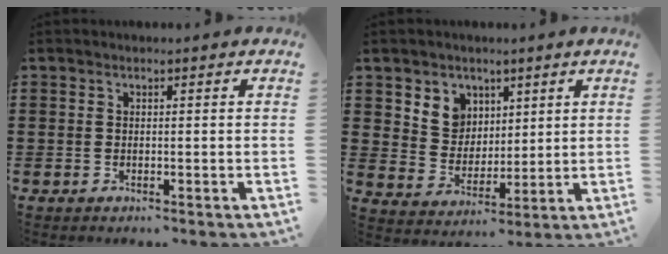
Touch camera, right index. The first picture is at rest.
{"total": 5.9, "force": [3.1, 4.9, 0.5], "torque": [-0.035, 0.000, 0.057]}